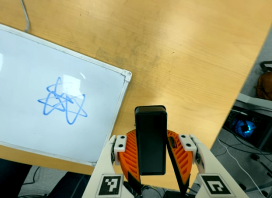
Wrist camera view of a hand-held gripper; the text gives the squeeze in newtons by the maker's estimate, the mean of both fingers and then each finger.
{"total": 4.9, "left": 4.6, "right": 5.3}